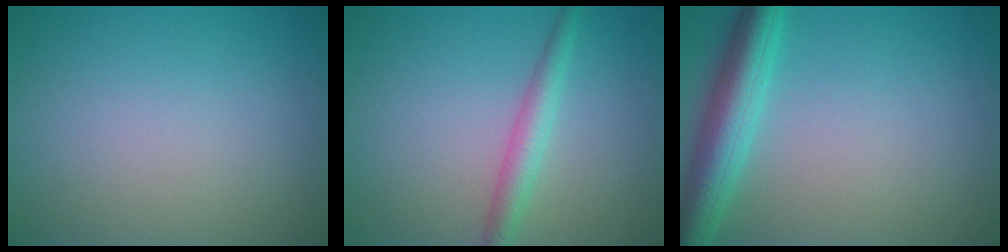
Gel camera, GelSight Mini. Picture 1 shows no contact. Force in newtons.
{"total": 2.6, "press": 2.6, "slide": 0.1}
{"total": 5.6, "press": 5.6, "slide": 0.3}